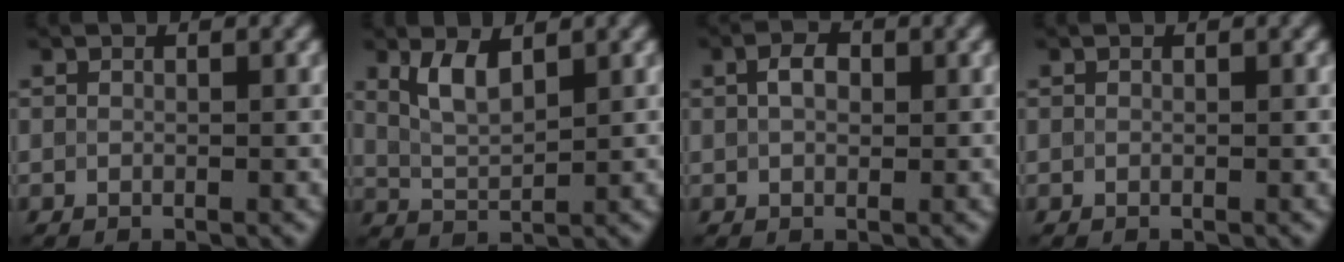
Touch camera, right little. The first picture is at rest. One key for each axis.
{"total": 3.1, "fx": 1.8, "fy": 1.2, "fz": 2.3, "tx": -0.052, "ty": -0.006, "tz": 0.039}
{"total": 2.3, "fx": 0.6, "fy": 1.5, "fz": 1.6, "tx": -0.032, "ty": 0.004, "tz": 0.006}
{"total": 0.0}